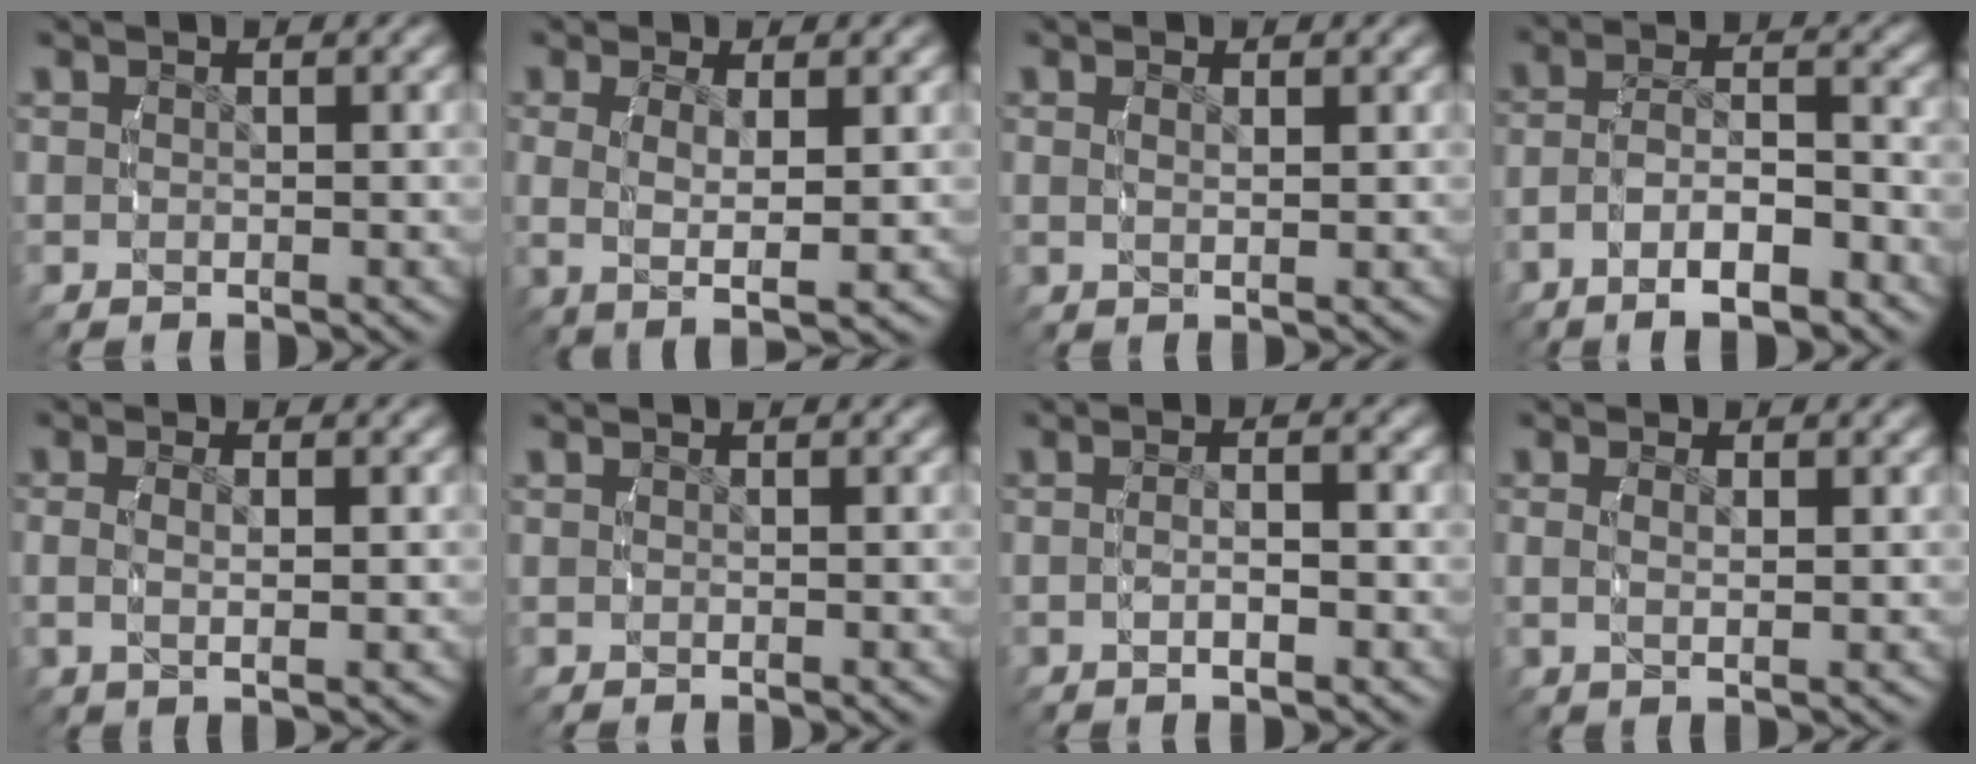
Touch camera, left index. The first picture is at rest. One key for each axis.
{"total": 4.8, "fx": 0.3, "fy": 1.9, "fz": 4.4, "tx": -0.090, "ty": -0.007, "tz": 0.014}
{"total": 1.2, "fx": 0.6, "fy": -0.2, "fz": 1.1, "tx": -0.020, "ty": -0.004, "tz": 0.015}
{"total": 5.8, "fx": -2.9, "fy": 2.8, "fz": 4.2, "tx": -0.077, "ty": -0.005, "tz": -0.045}
{"total": 2.7, "fx": 0.2, "fy": 0.7, "fz": 2.6, "tx": -0.054, "ty": 0.000, "tz": 0.007}
{"total": 0.0}
{"total": 2.7, "fx": -0.7, "fy": 0.3, "fz": 2.5, "tx": -0.048, "ty": 0.005, "tz": -0.012}
{"total": 1.9, "fx": 0.5, "fy": 0.2, "fz": 1.8, "tx": -0.038, "ty": -0.002, "tz": 0.013}